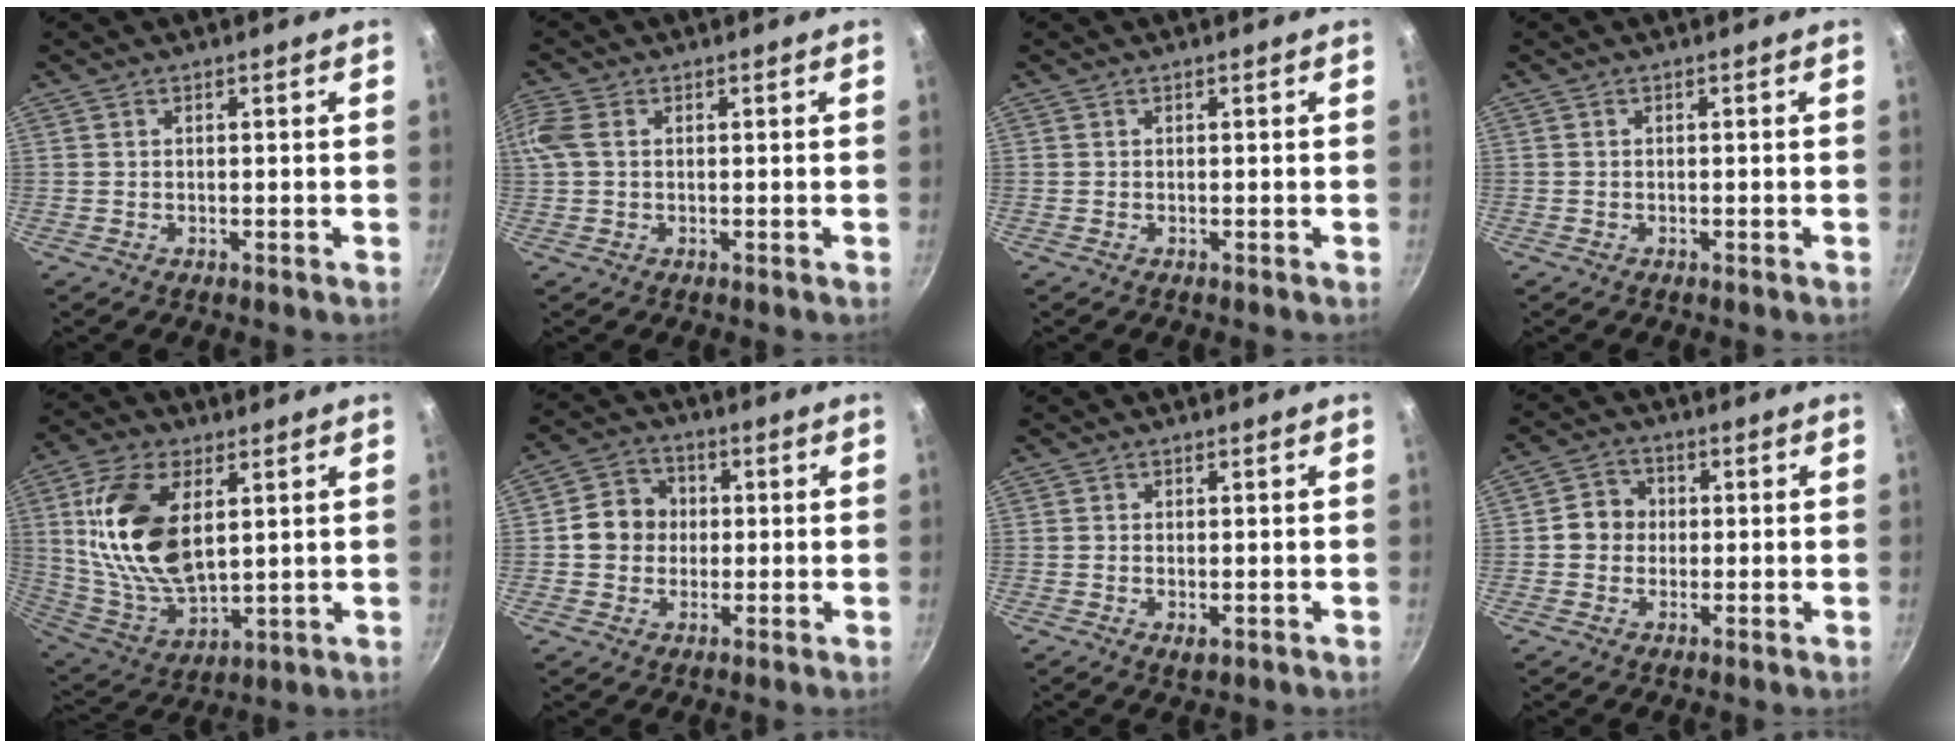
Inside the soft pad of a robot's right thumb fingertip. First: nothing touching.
{"total": 4.7, "force": [1.0, 3.1, 3.4], "torque": [-0.112, 0.019, 0.021]}
{"total": 0.0}
{"total": 0.0}
{"total": 19.4, "force": [4.5, 10.2, 15.8], "torque": [-0.304, -0.020, 0.092]}
{"total": 8.3, "force": [0.0, 7.4, 3.7], "torque": [-0.036, 0.018, -0.010]}
{"total": 1.8, "force": [-0.5, 0.9, 1.5], "torque": [-0.026, -0.002, -0.006]}
{"total": 5.6, "force": [0.0, 5.1, 2.4], "torque": [-0.020, 0.014, -0.009]}